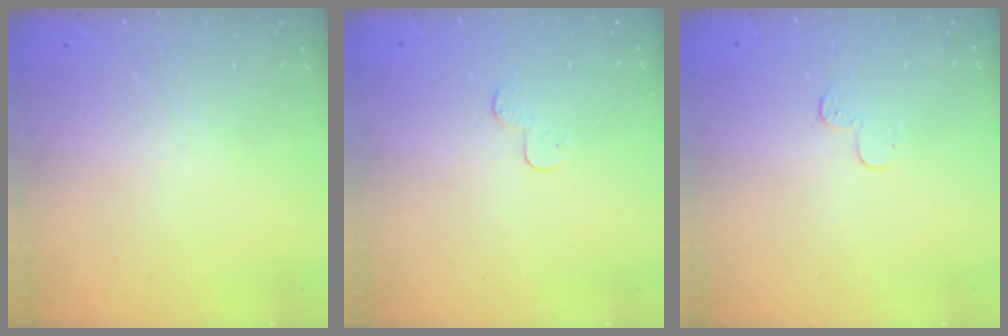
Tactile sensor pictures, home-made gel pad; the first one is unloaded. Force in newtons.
{"total": 3.8, "press": 3.7, "slide": 0.4}
{"total": 3.2, "press": 3.2, "slide": 0.3}